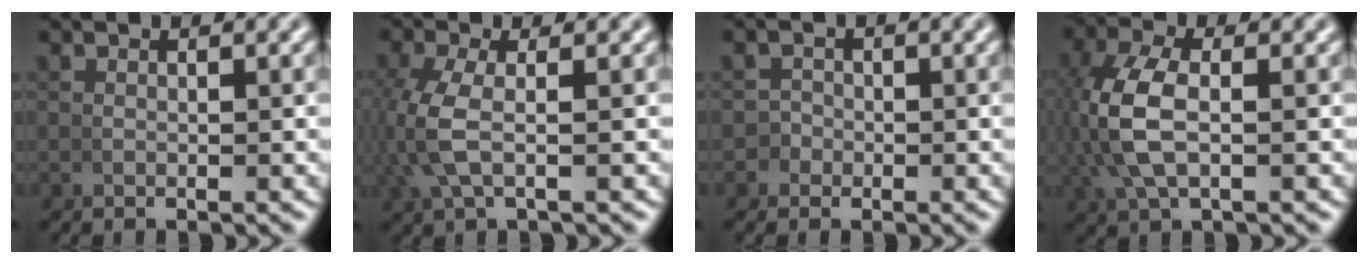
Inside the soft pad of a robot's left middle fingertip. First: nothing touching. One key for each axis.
{"total": 3.3, "fx": 0.4, "fy": 0.9, "fz": 3.1, "tx": -0.084, "ty": -0.001, "tz": 0.015}
{"total": 1.6, "fx": -0.6, "fy": 1.5, "fz": 0.1, "tx": 0.003, "ty": 0.000, "tz": -0.017}
{"total": 5.3, "fx": 0.4, "fy": 2.4, "fz": 4.7, "tx": -0.122, "ty": -0.004, "tz": 0.017}